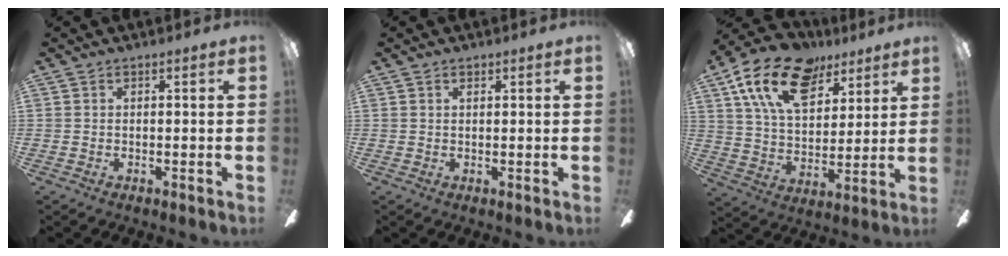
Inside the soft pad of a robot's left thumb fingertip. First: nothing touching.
{"total": 1.1, "force": [0.7, 0.6, 0.6], "torque": [-0.005, -0.001, 0.010]}
{"total": 19.0, "force": [10.7, 10.8, 11.5], "torque": [-0.202, -0.032, 0.194]}